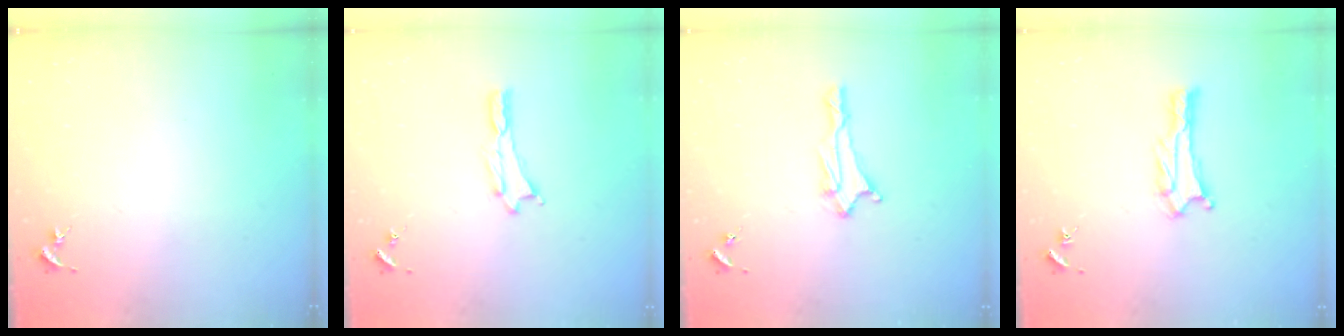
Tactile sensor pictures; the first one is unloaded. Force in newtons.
{"total": 0.0}
{"total": 1.9, "press": 1.9, "slide": 0.5}
{"total": 1.9, "press": 1.9, "slide": 0.2}